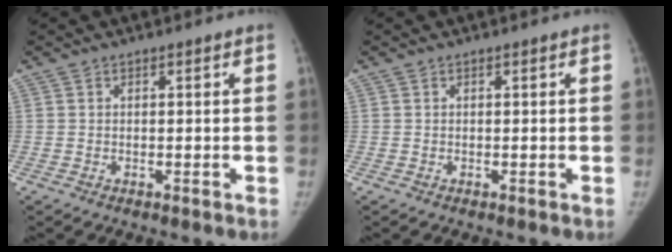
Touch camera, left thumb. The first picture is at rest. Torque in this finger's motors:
{"motor_torque": [0.10, -0.02, 0.08, -0.02, 0.01]}